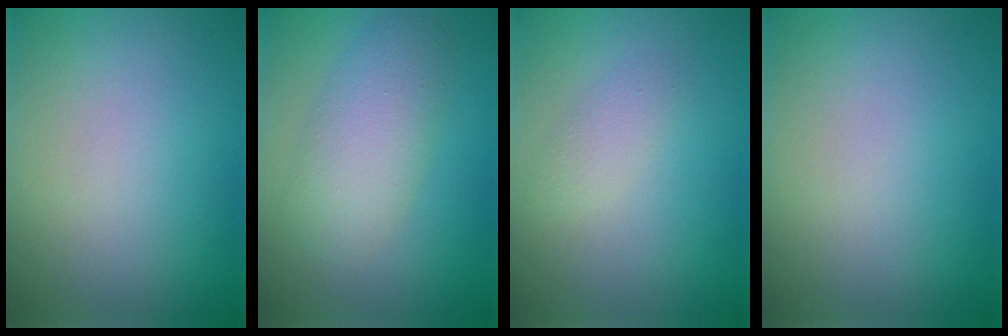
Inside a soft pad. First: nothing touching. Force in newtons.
{"total": 4.6, "press": 4.6, "slide": 0.1}
{"total": 1.4, "press": 1.4, "slide": 0.1}
{"total": 0.0}